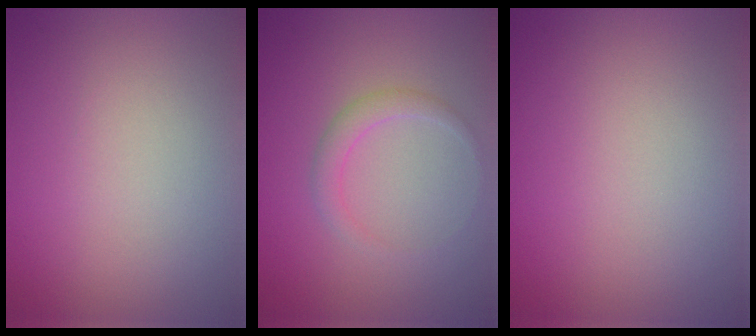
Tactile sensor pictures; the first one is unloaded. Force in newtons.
{"total": 1.5, "press": 1.5, "slide": 0.1}
{"total": 0.0}